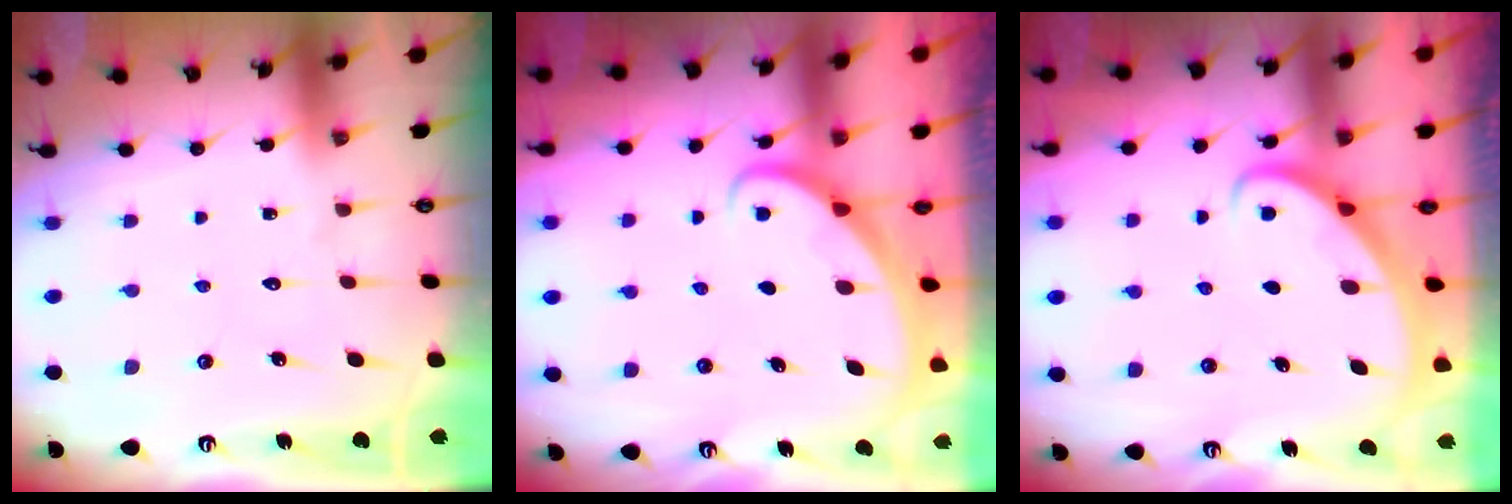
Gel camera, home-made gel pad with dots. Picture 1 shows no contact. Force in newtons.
{"total": 2.3, "press": 2.3, "slide": 0.1}
{"total": 2.8, "press": 2.8, "slide": 0.2}